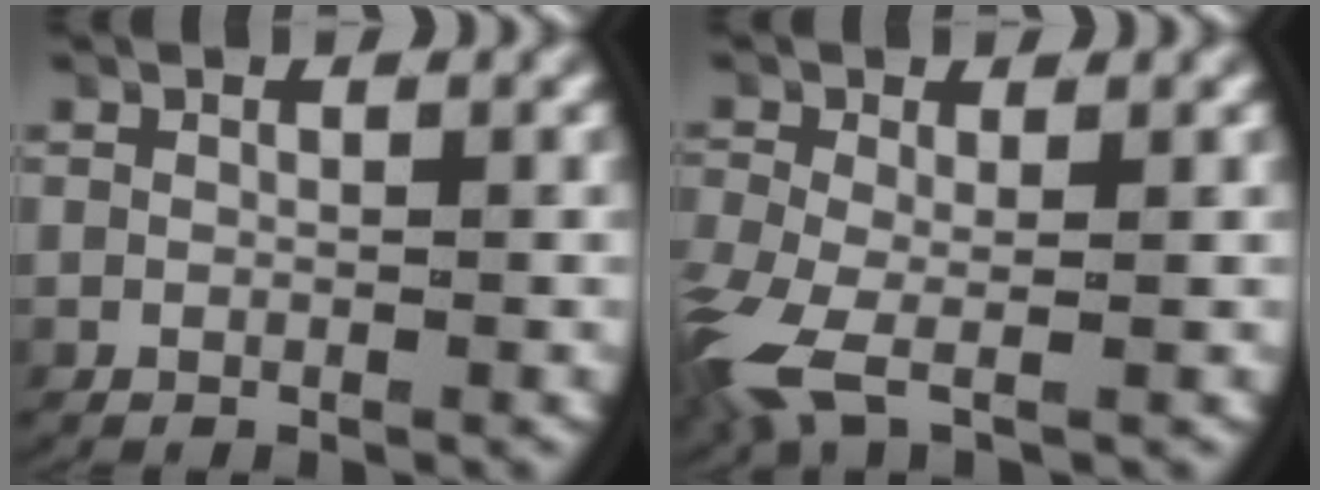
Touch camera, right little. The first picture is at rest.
{"total": 3.4, "force": [-1.3, 2.0, 2.5], "torque": [-0.096, -0.029, -0.012]}